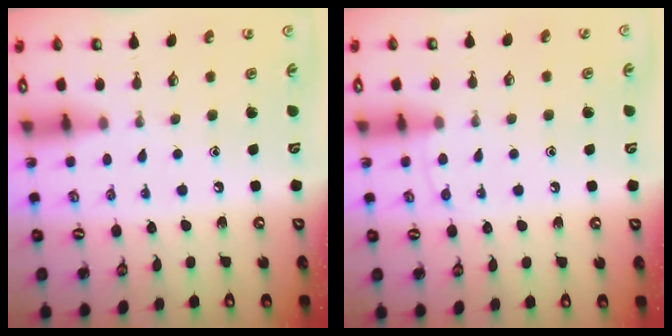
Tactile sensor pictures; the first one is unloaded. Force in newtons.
{"total": 5.1, "press": 5.1, "slide": 0.7}